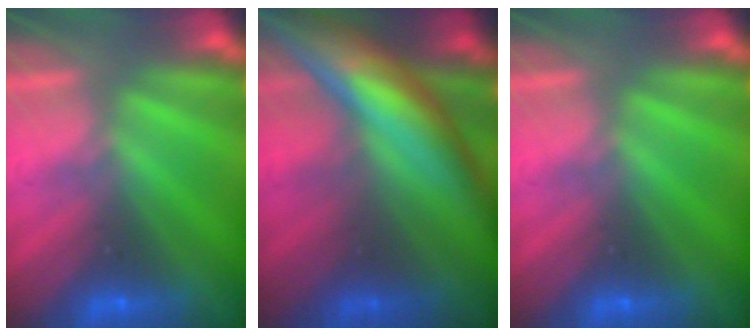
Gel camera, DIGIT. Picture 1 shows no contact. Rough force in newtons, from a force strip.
{"total": 8.1}
{"total": 0.0}